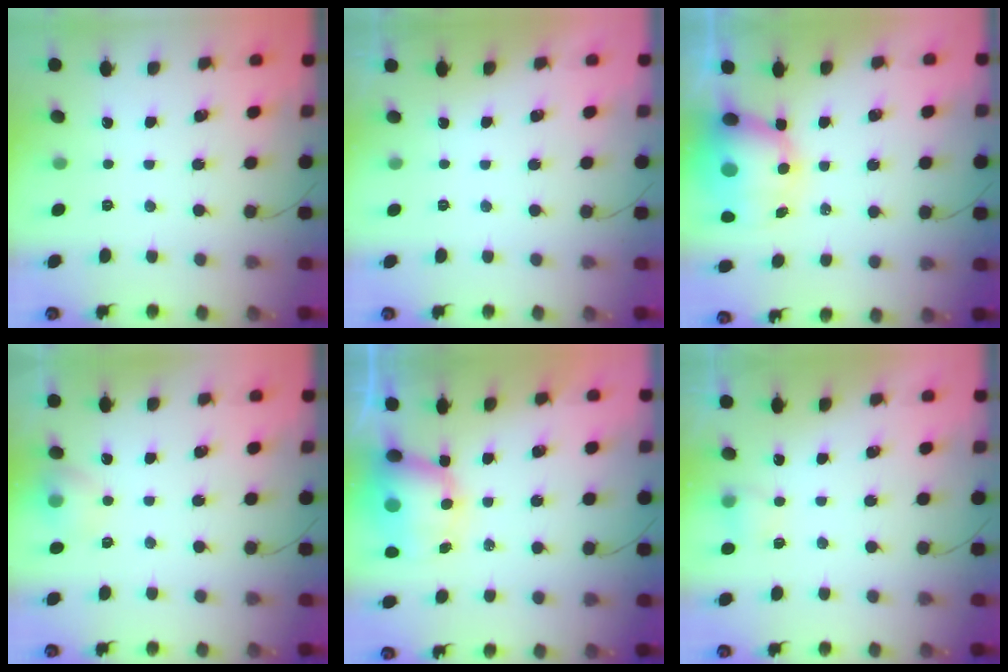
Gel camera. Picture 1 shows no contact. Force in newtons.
{"total": 0.0}
{"total": 12.6, "press": 12.3, "slide": 2.9}
{"total": 8.5, "press": 8.3, "slide": 1.7}
{"total": 11.1, "press": 10.7, "slide": 2.8}
{"total": 4.8, "press": 4.7, "slide": 1.2}